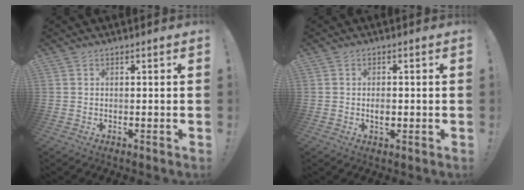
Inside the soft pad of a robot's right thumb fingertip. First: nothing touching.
{"total": 2.4, "force": [-0.5, 1.3, 1.9], "torque": [-0.019, -0.003, -0.010]}